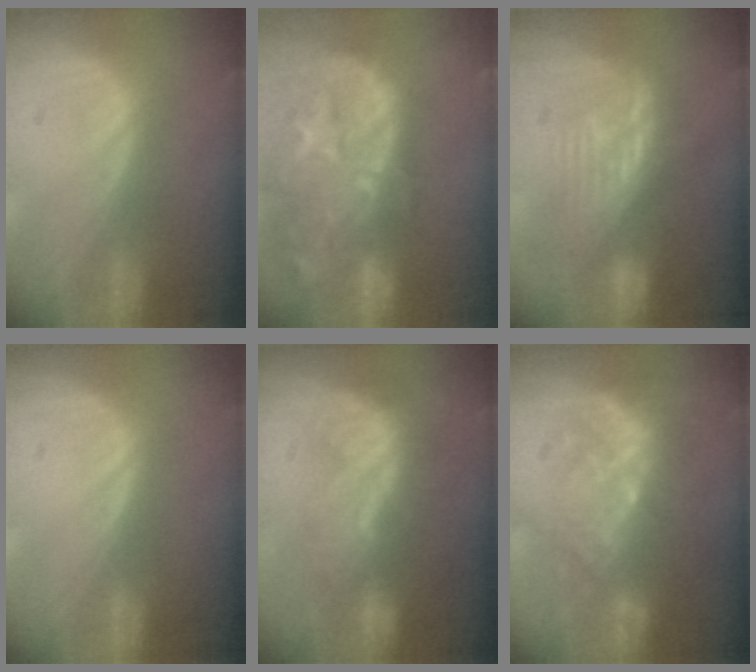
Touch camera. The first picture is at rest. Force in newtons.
{"total": 15.2, "press": 12.0, "slide": 9.3}
{"total": 8.7, "press": 8.3, "slide": 2.6}
{"total": 0.0}
{"total": 8.4, "press": 7.6, "slide": 3.5}
{"total": 9.3, "press": 8.9, "slide": 2.6}